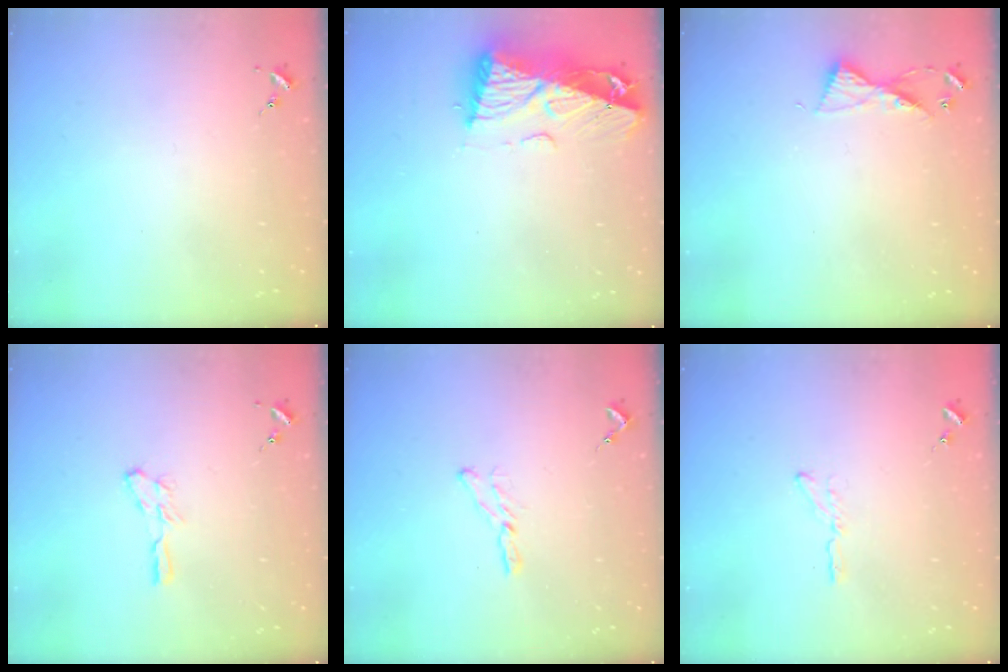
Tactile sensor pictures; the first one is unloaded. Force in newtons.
{"total": 12.8, "press": 12.8, "slide": 1.2}
{"total": 6.7, "press": 6.7, "slide": 0.7}
{"total": 4.8, "press": 4.7, "slide": 0.3}
{"total": 6.3, "press": 6.3, "slide": 0.2}
{"total": 4.1, "press": 4.1, "slide": 0.4}